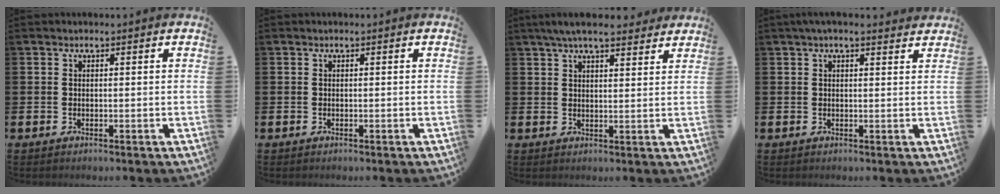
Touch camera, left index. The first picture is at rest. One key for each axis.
{"total": 0.0}
{"total": 5.5, "fx": 4.9, "fy": 0.8, "fz": 2.3, "tx": -0.048, "ty": -0.012, "tz": 0.087}
{"total": 2.2, "fx": 1.9, "fy": 0.3, "fz": 1.1, "tx": -0.010, "ty": -0.006, "tz": 0.031}